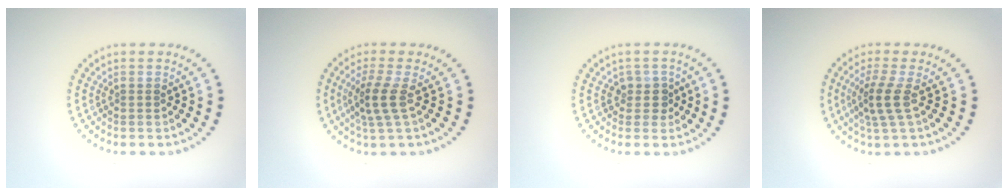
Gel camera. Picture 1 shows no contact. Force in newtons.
{"total": 2.8, "press": 2.4, "slide": 1.4}
{"total": 1.6, "press": 1.3, "slide": 0.9}
{"total": 2.8, "press": 2.3, "slide": 1.6}